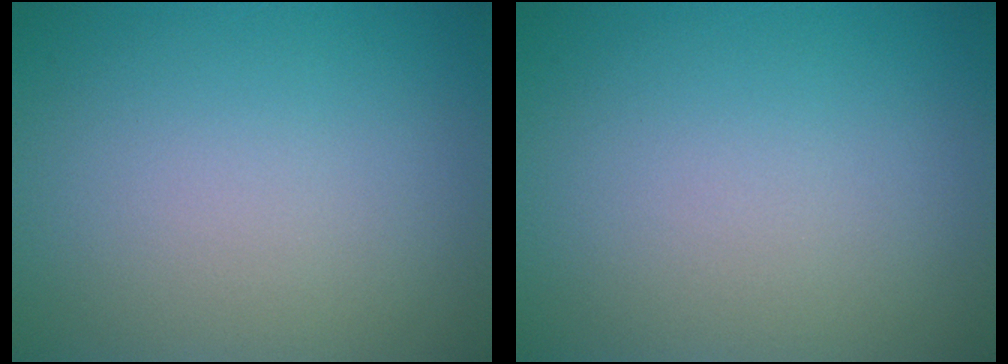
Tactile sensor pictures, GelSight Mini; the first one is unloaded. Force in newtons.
{"total": 0.0}